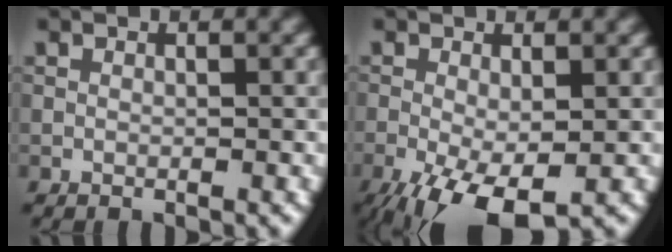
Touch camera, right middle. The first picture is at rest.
{"total": 6.9, "force": [-3.0, 2.8, 5.6], "torque": [-0.118, -0.018, -0.047]}